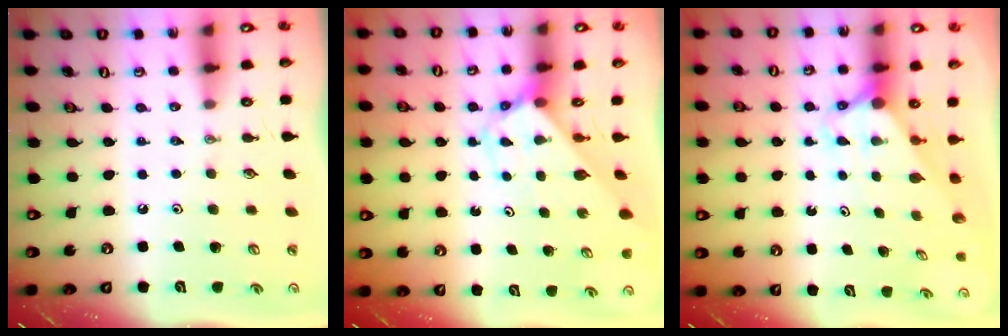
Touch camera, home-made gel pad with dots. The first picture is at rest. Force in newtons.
{"total": 2.8, "press": 2.8, "slide": 0.1}
{"total": 2.8, "press": 2.8, "slide": 0.0}